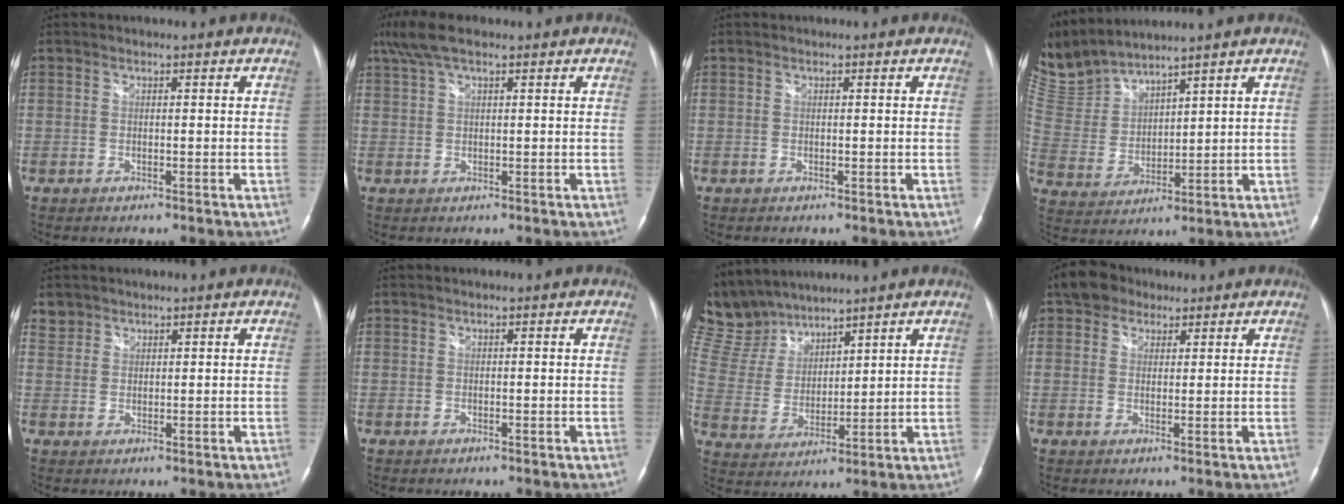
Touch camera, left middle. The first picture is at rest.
{"total": 5.3, "force": [3.6, 1.3, 3.7], "torque": [-0.085, 0.030, 0.069]}
{"total": 0.0}
{"total": 11.7, "force": [11.3, 1.1, 2.7], "torque": [-0.086, 0.009, 0.251]}
{"total": 2.3, "force": [1.8, 1.4, -0.3], "torque": [0.012, 0.007, 0.030]}
{"total": 0.0}
{"total": 10.7, "force": [10.1, 2.9, 2.0], "torque": [-0.065, 0.017, 0.219]}
{"total": 4.6, "force": [3.1, 3.2, 1.3], "torque": [-0.026, 0.022, 0.056]}